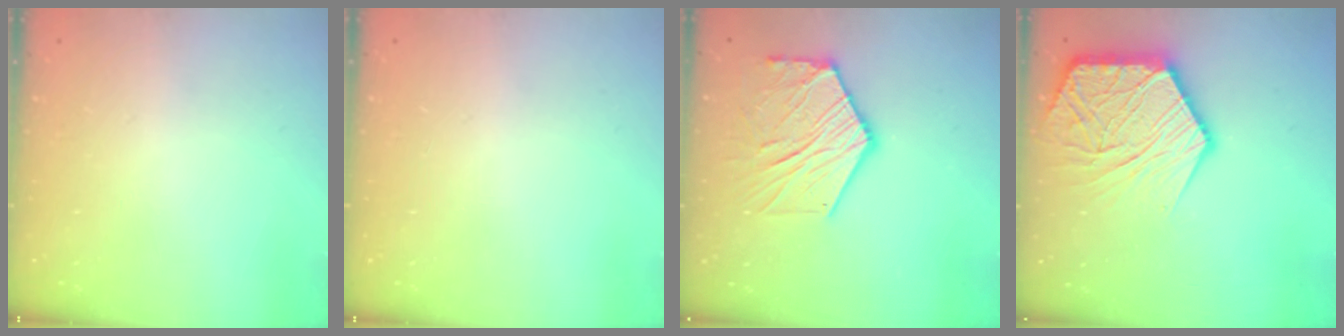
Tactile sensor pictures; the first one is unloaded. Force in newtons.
{"total": 0.0}
{"total": 14.8, "press": 14.7, "slide": 1.4}
{"total": 18.3, "press": 18.2, "slide": 0.9}